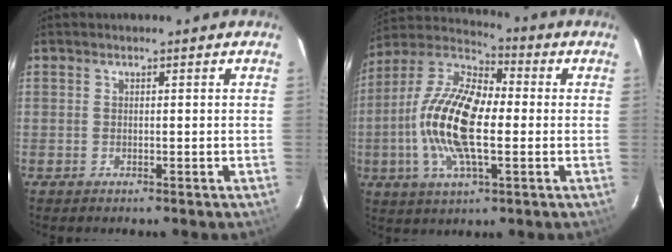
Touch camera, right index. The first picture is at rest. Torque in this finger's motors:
{"motor_torque": [2.14, 0.00, 1.05, 0.21]}